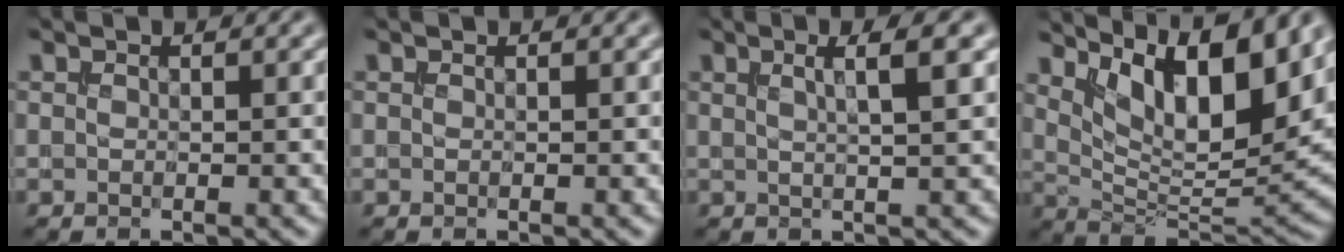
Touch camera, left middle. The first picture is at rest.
{"total": 0.0}
{"total": 3.2, "force": [1.1, 0.8, 2.9], "torque": [-0.025, 0.008, 0.013]}
{"total": 10.0, "force": [5.3, 3.8, 7.6], "torque": [-0.117, -0.014, 0.095]}